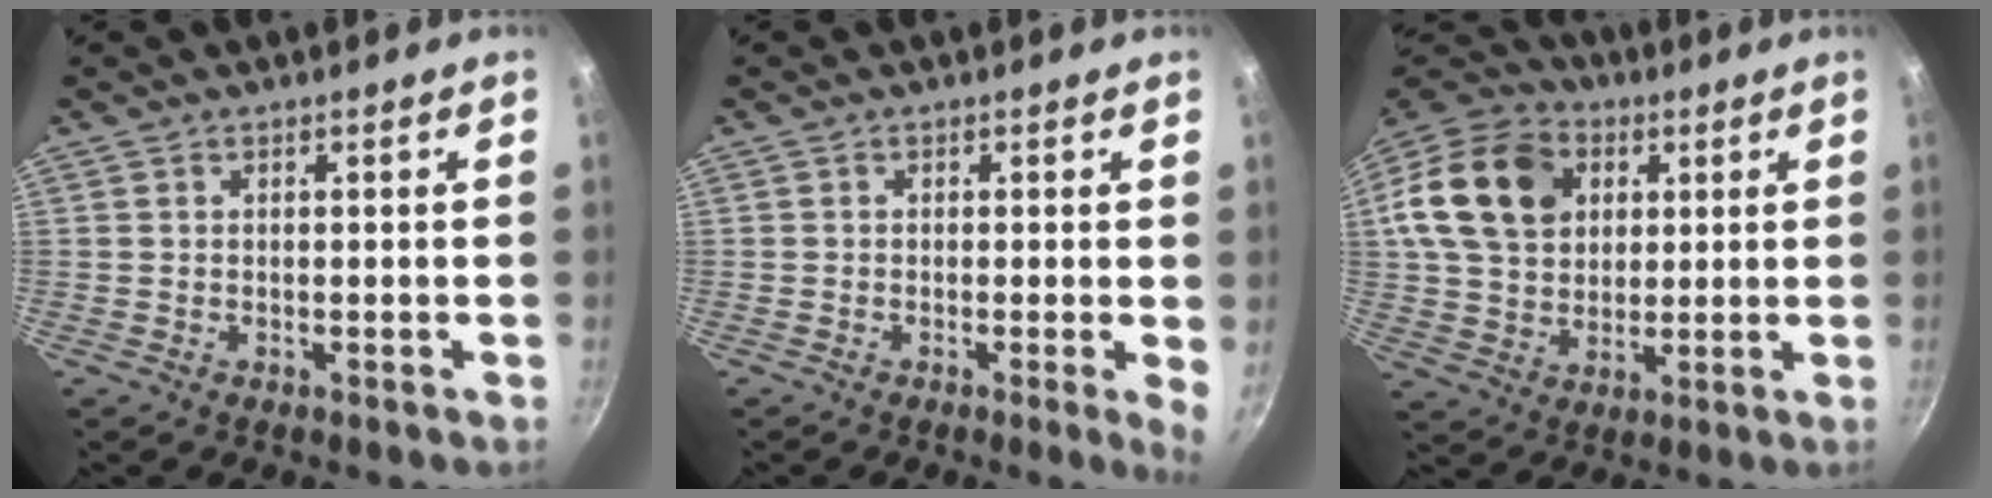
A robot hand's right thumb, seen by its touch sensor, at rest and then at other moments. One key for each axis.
{"total": 3.1, "fx": -0.1, "fy": 0.4, "fz": 3.0, "tx": -0.039, "ty": -0.009, "tz": -0.007}
{"total": 19.8, "fx": 5.6, "fy": 15.1, "fz": 11.5, "tx": -0.205, "ty": 0.018, "tz": 0.093}